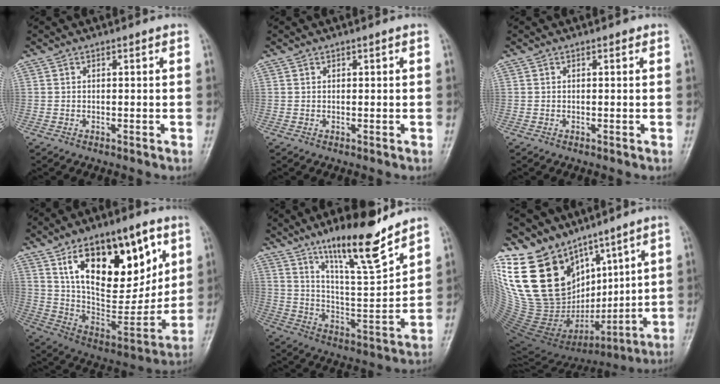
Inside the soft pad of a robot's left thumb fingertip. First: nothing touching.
{"total": 0.0}
{"total": 0.0}
{"total": 26.4, "force": [11.3, 13.0, 20.0], "torque": [-0.266, -0.034, 0.199]}
{"total": 16.0, "force": [11.6, 2.7, 10.7], "torque": [-0.161, -0.075, 0.205]}
{"total": 26.1, "force": [12.7, 16.1, 16.2], "torque": [-0.295, -0.049, 0.262]}